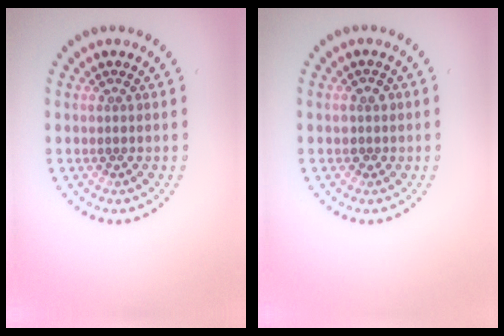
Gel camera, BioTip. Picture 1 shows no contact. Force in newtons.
{"total": 1.2, "press": 1.1, "slide": 0.5}